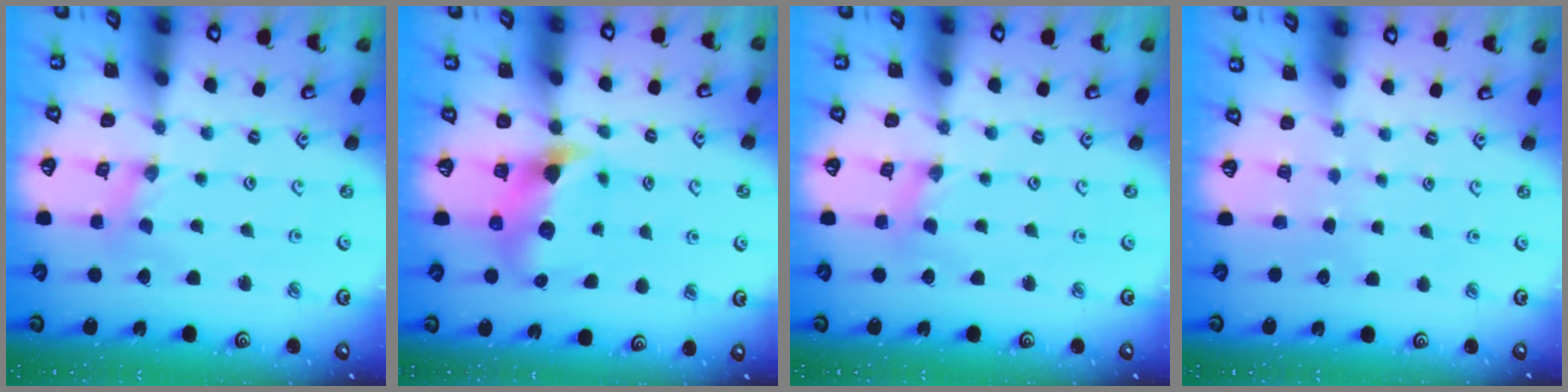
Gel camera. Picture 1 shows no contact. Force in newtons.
{"total": 7.2, "press": 7.2, "slide": 0.9}
{"total": 2.1, "press": 2.0, "slide": 0.4}
{"total": 0.0}